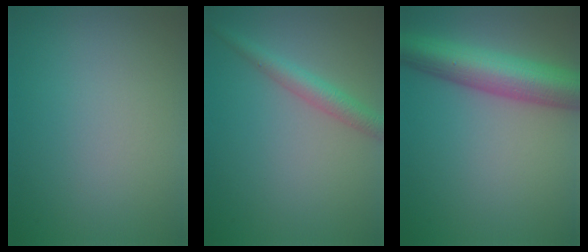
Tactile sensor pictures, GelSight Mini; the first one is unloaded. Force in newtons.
{"total": 2.4, "press": 2.4, "slide": 0.1}
{"total": 7.5, "press": 7.5, "slide": 0.2}